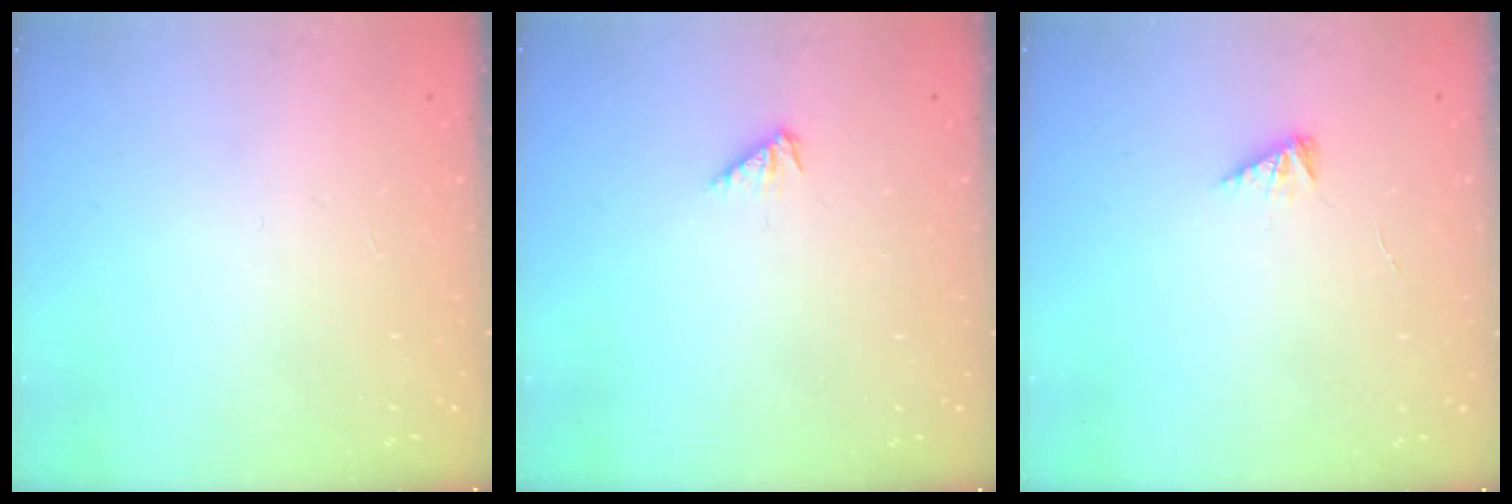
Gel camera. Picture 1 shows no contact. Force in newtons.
{"total": 2.6, "press": 2.5, "slide": 0.6}
{"total": 2.3, "press": 2.3, "slide": 0.4}